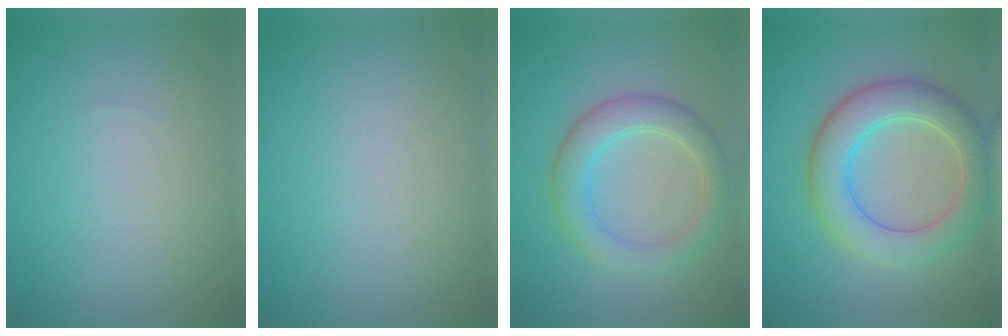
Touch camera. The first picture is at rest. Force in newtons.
{"total": 0.0}
{"total": 4.2, "press": 4.2, "slide": 0.3}
{"total": 6.4, "press": 6.4, "slide": 0.7}